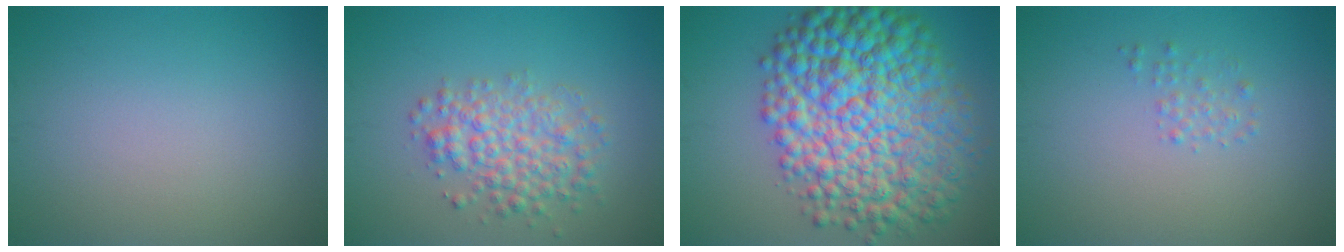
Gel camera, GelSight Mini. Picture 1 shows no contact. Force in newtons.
{"total": 4.3, "press": 4.3, "slide": 0.1}
{"total": 13.9, "press": 13.9, "slide": 0.0}
{"total": 1.0, "press": 1.0, "slide": 0.0}